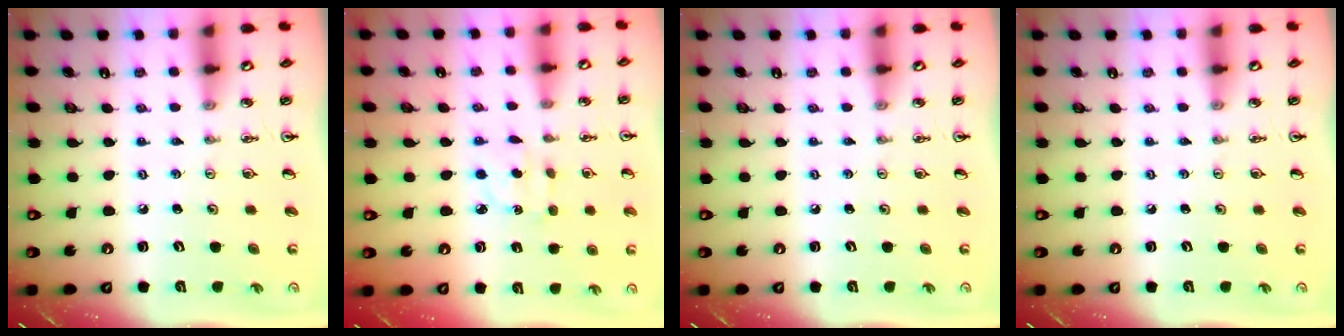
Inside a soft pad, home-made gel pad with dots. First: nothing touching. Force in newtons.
{"total": 3.9, "press": 3.9, "slide": 0.4}
{"total": 0.0}
{"total": 0.0}